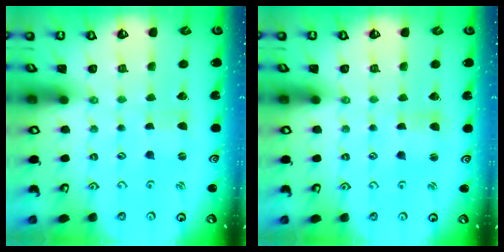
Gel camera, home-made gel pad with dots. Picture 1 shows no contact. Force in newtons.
{"total": 1.2, "press": 1.2, "slide": 0.3}